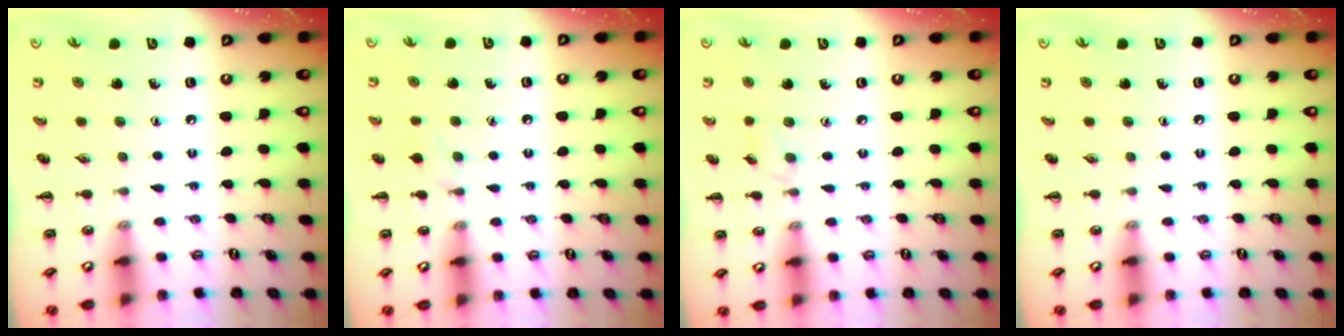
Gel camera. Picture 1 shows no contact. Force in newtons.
{"total": 6.1, "press": 5.8, "slide": 1.7}
{"total": 3.9, "press": 3.6, "slide": 1.5}
{"total": 0.0}